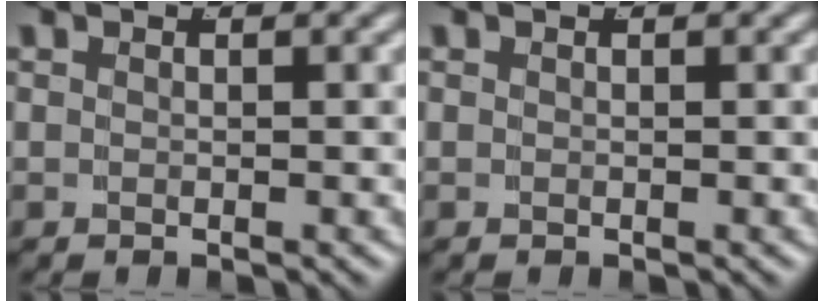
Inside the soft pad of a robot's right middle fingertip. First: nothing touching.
{"total": 0.0}